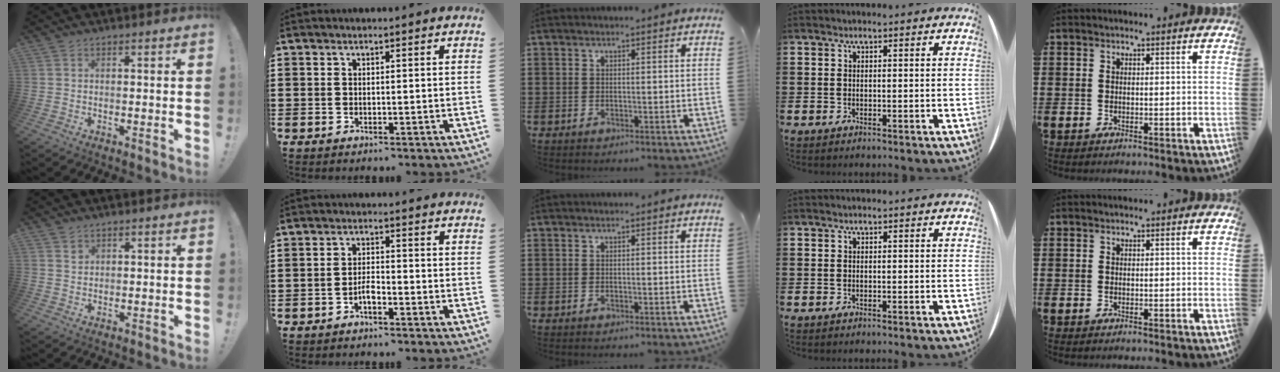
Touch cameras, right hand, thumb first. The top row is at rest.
{"thumb": {"total": 1.3, "force": [0.9, 1.0, 0.1], "torque": [0.013, -0.007, 0.013]}, "index": {"total": 2.4, "force": [-1.5, 0.8, 1.7], "torque": [-0.040, 0.001, -0.031]}}